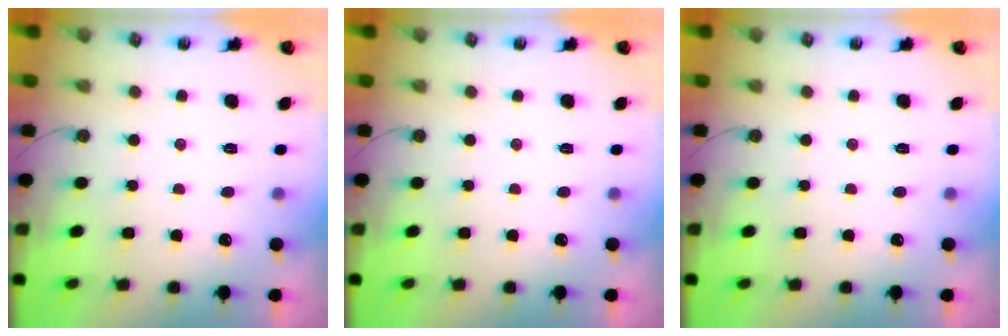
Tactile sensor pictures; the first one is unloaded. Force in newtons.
{"total": 0.0}
{"total": 0.0}